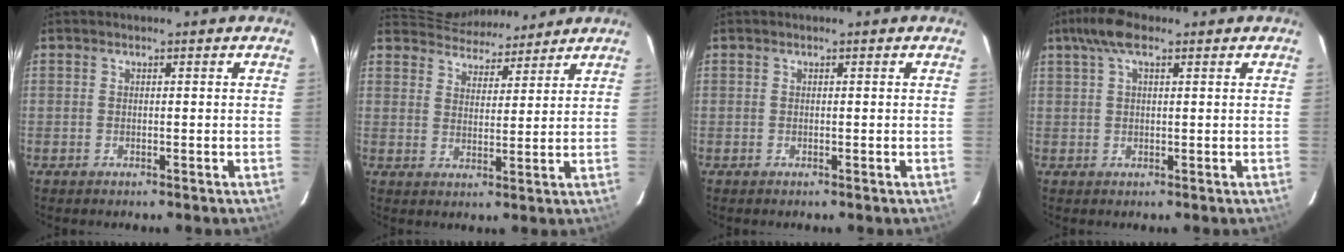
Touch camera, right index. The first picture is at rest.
{"total": 11.7, "force": [11.1, 3.1, 2.0], "torque": [-0.038, 0.024, 0.169]}
{"total": 0.0}
{"total": 5.1, "force": [3.3, 1.4, 3.6], "torque": [-0.072, 0.016, 0.063]}